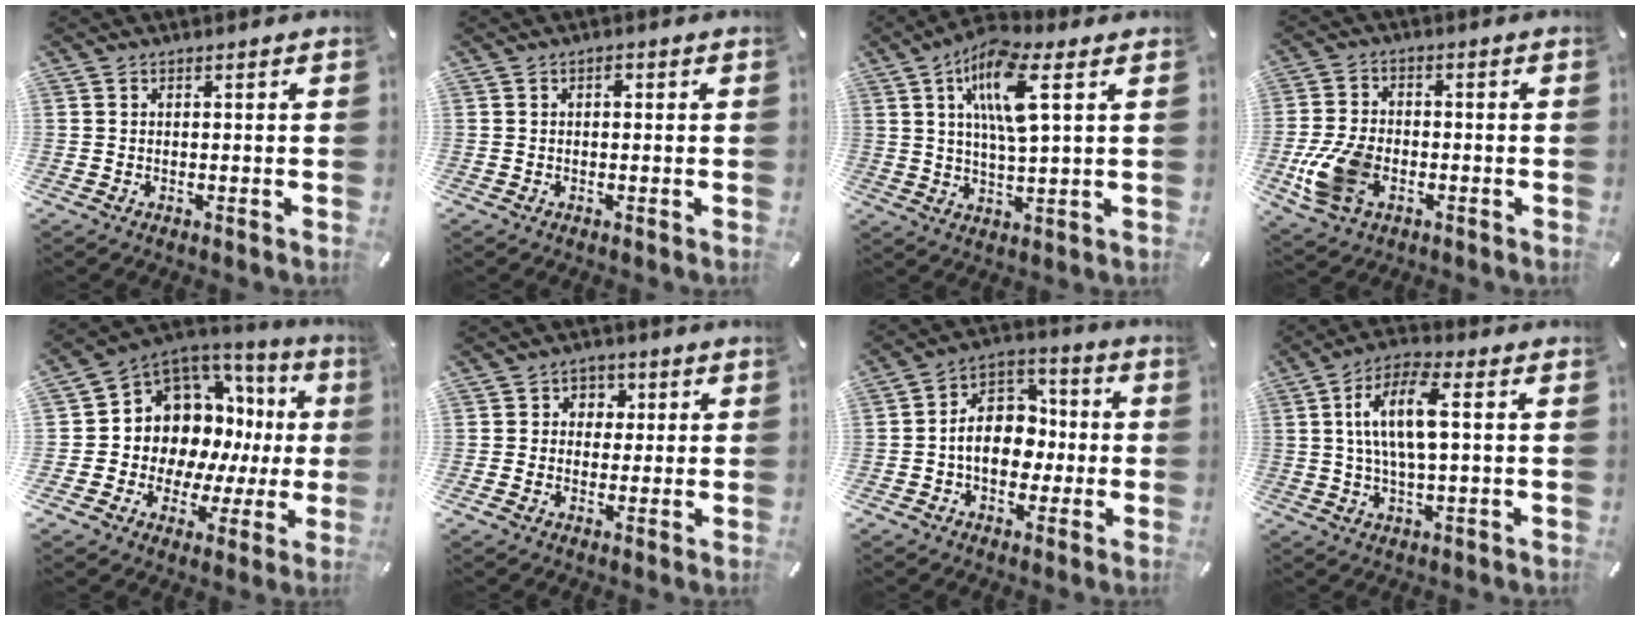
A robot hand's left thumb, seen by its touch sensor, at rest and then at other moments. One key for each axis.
{"total": 0.9, "fx": 0.1, "fy": 0.6, "fz": 0.6, "tx": -0.012, "ty": 0.005, "tz": 0.000}
{"total": 11.9, "fx": 4.7, "fy": 3.2, "fz": 10.4, "tx": -0.212, "ty": -0.001, "tz": 0.077}
{"total": 11.3, "fx": -3.7, "fy": 7.6, "fz": 7.6, "tx": -0.167, "ty": 0.009, "tz": -0.062}
{"total": 10.6, "fx": 4.1, "fy": 9.1, "fz": 3.6, "tx": -0.063, "ty": -0.074, "tz": 0.088}
{"total": 4.6, "fx": 0.0, "fy": 4.4, "fz": 1.4, "tx": -0.013, "ty": 0.007, "tz": -0.006}
{"total": 11.7, "fx": -1.6, "fy": 9.2, "fz": 7.0, "tx": -0.124, "ty": 0.014, "tz": -0.028}
{"total": 11.6, "fx": 1.7, "fy": 4.2, "fz": 10.7, "tx": -0.207, "ty": 0.008, "tz": 0.029}